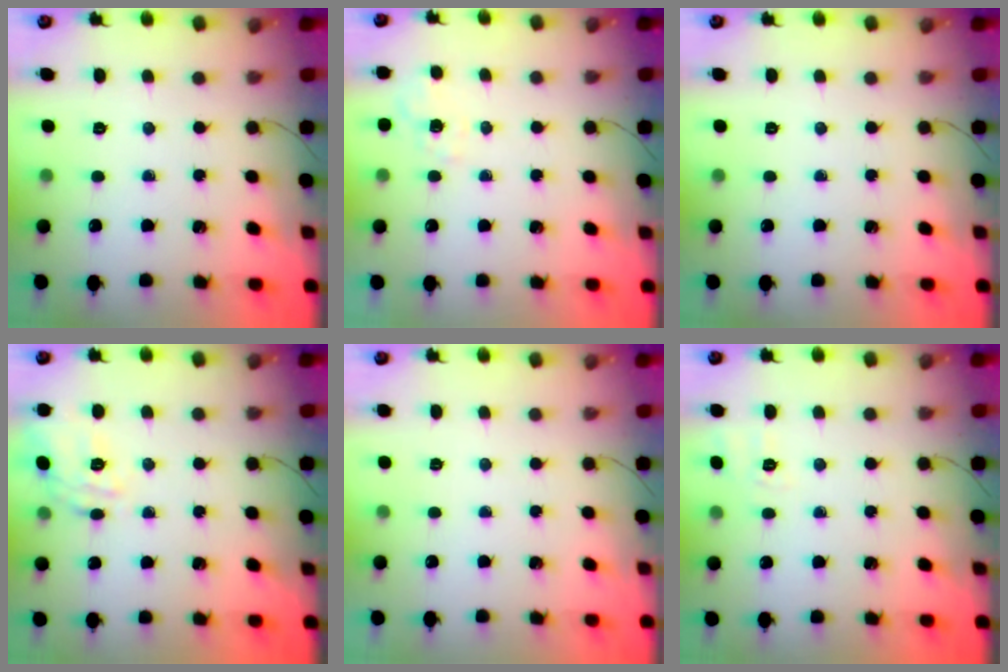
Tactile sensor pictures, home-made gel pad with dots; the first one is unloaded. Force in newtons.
{"total": 2.2, "press": 1.6, "slide": 1.6}
{"total": 0.0}
{"total": 14.6, "press": 14.6, "slide": 0.9}
{"total": 2.5, "press": 2.4, "slide": 0.5}
{"total": 2.3, "press": 1.2, "slide": 1.9}